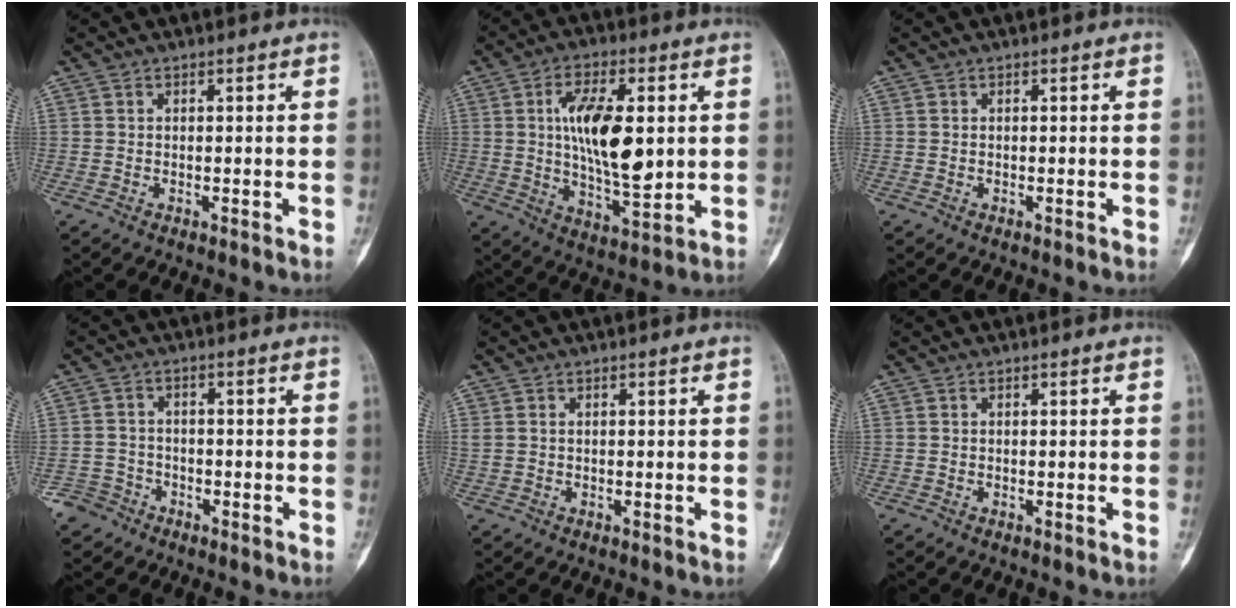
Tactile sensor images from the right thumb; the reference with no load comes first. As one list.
[{"total": 15.5, "force": [2.0, 6.7, 13.9], "torque": [-0.225, -0.013, 0.038]}, {"total": 0.0}, {"total": 4.2, "force": [-2.8, 3.1, -0.2], "torque": [0.025, 0.020, -0.055]}, {"total": 1.1, "force": [0.5, 0.7, 0.7], "torque": [-0.016, 0.008, 0.014]}, {"total": 0.0}]